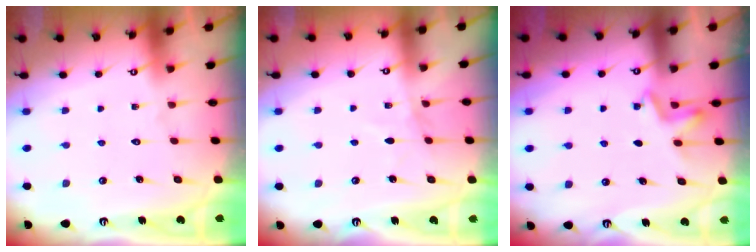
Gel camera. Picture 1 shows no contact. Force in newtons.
{"total": 2.6, "press": 2.6, "slide": 0.3}
{"total": 2.4, "press": 2.2, "slide": 1.1}